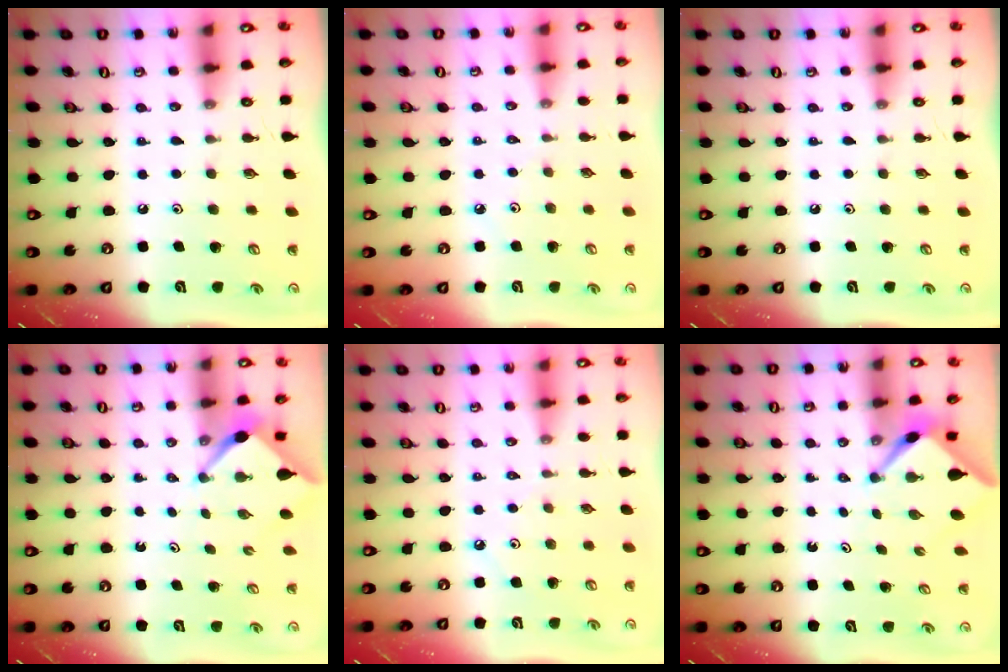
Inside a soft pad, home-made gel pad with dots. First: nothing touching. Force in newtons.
{"total": 2.6, "press": 2.6, "slide": 0.5}
{"total": 0.0}
{"total": 2.5, "press": 2.5, "slide": 0.3}
{"total": 2.1, "press": 2.1, "slide": 0.4}
{"total": 2.5, "press": 2.5, "slide": 0.2}